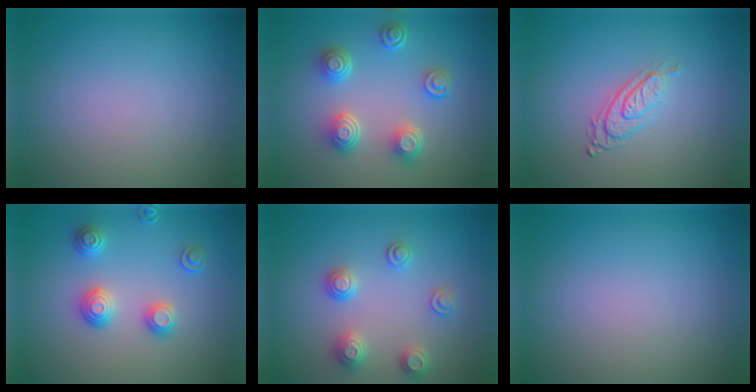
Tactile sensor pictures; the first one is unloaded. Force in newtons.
{"total": 4.6, "press": 3.6, "slide": 2.9}
{"total": 2.9, "press": 1.9, "slide": 2.1}
{"total": 3.0, "press": 2.6, "slide": 1.3}
{"total": 2.6, "press": 2.6, "slide": 0.2}
{"total": 0.0}